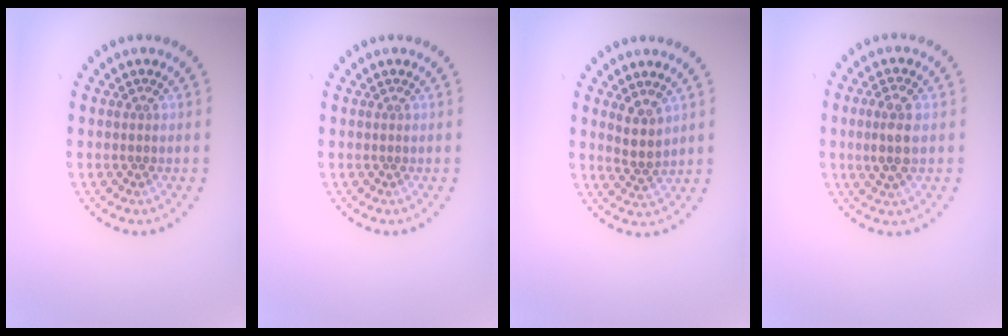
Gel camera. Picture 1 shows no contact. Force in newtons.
{"total": 0.0}
{"total": 2.3, "press": 1.9, "slide": 1.3}
{"total": 2.6, "press": 2.5, "slide": 0.7}